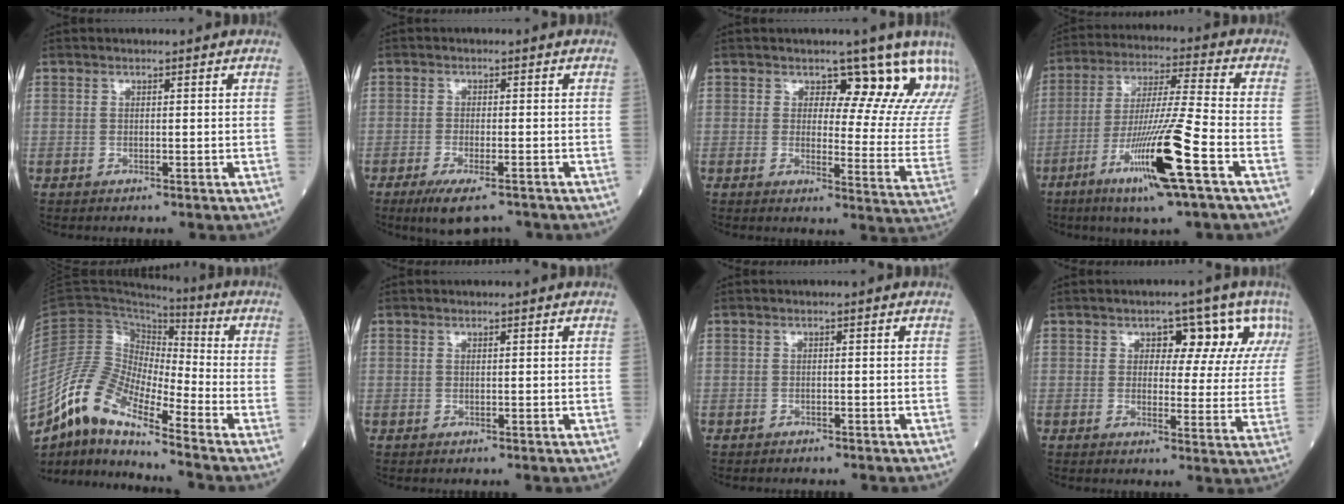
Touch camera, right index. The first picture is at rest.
{"total": 6.1, "force": [-4.6, 1.3, 3.8], "torque": [-0.062, -0.012, -0.074]}
{"total": 12.7, "force": [10.2, 4.1, 6.4], "torque": [-0.054, -0.042, 0.089]}
{"total": 14.6, "force": [-6.4, -0.9, 13.1], "torque": [-0.258, -0.020, -0.116]}
{"total": 10.6, "force": [-8.2, 2.2, 6.4], "torque": [-0.147, 0.019, -0.155]}
{"total": 0.0}
{"total": 1.4, "force": [-1.3, 0.6, 0.3], "torque": [-0.008, 0.000, -0.018]}
{"total": 8.5, "force": [4.1, 4.6, 5.9], "torque": [-0.053, 0.016, 0.042]}